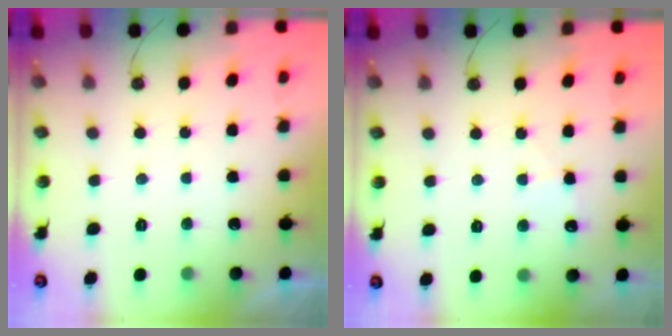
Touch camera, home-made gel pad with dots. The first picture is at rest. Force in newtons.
{"total": 4.9, "press": 4.8, "slide": 0.6}